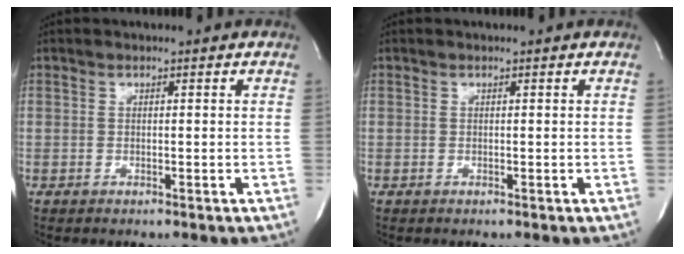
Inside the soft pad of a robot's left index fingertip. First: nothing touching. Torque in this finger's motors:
{"motor_torque": [0.16, -0.09, -0.03, -0.01]}